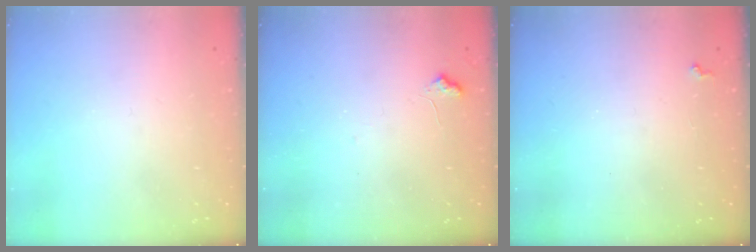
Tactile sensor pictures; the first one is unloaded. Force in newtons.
{"total": 7.3, "press": 7.2, "slide": 0.9}
{"total": 0.8, "press": 0.8, "slide": 0.3}